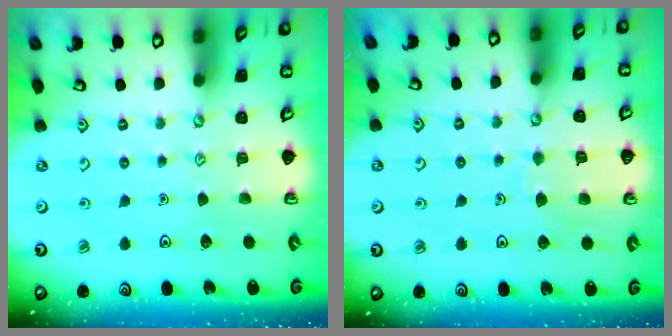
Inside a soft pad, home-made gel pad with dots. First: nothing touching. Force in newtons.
{"total": 5.2, "press": 5.1, "slide": 0.5}